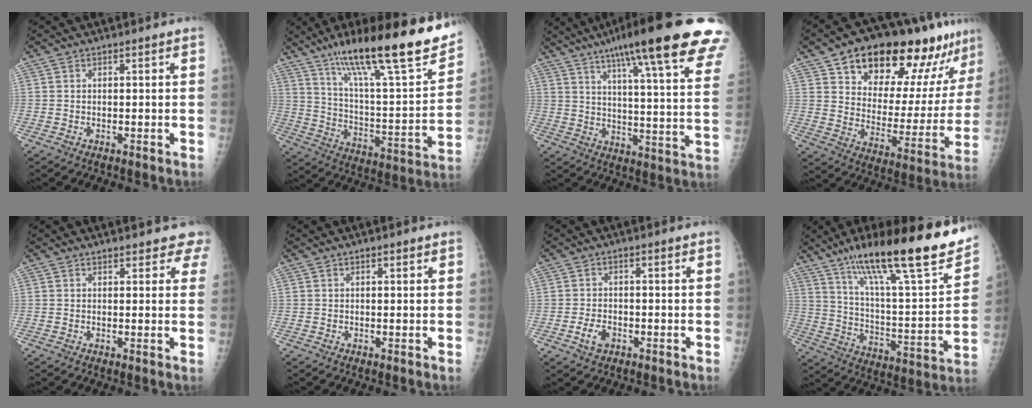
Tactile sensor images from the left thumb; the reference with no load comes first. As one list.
[{"total": 27.7, "force": [18.7, 5.1, 19.8], "torque": [-0.287, -0.058, 0.301]}, {"total": 27.8, "force": [18.7, 3.7, 20.2], "torque": [-0.267, -0.052, 0.251]}, {"total": 23.8, "force": [15.7, 10.3, 14.5], "torque": [-0.162, -0.054, 0.240]}, {"total": 4.2, "force": [3.8, 1.7, 0.6], "torque": [0.032, -0.015, 0.024]}, {"total": 0.8, "force": [0.5, 0.4, 0.6], "torque": [-0.006, 0.000, 0.005]}, {"total": 3.5, "force": [-1.5, 2.2, 2.2], "torque": [-0.039, 0.009, -0.026]}, {"total": 28.2, "force": [18.8, 5.3, 20.4], "torque": [-0.295, -0.054, 0.301]}]